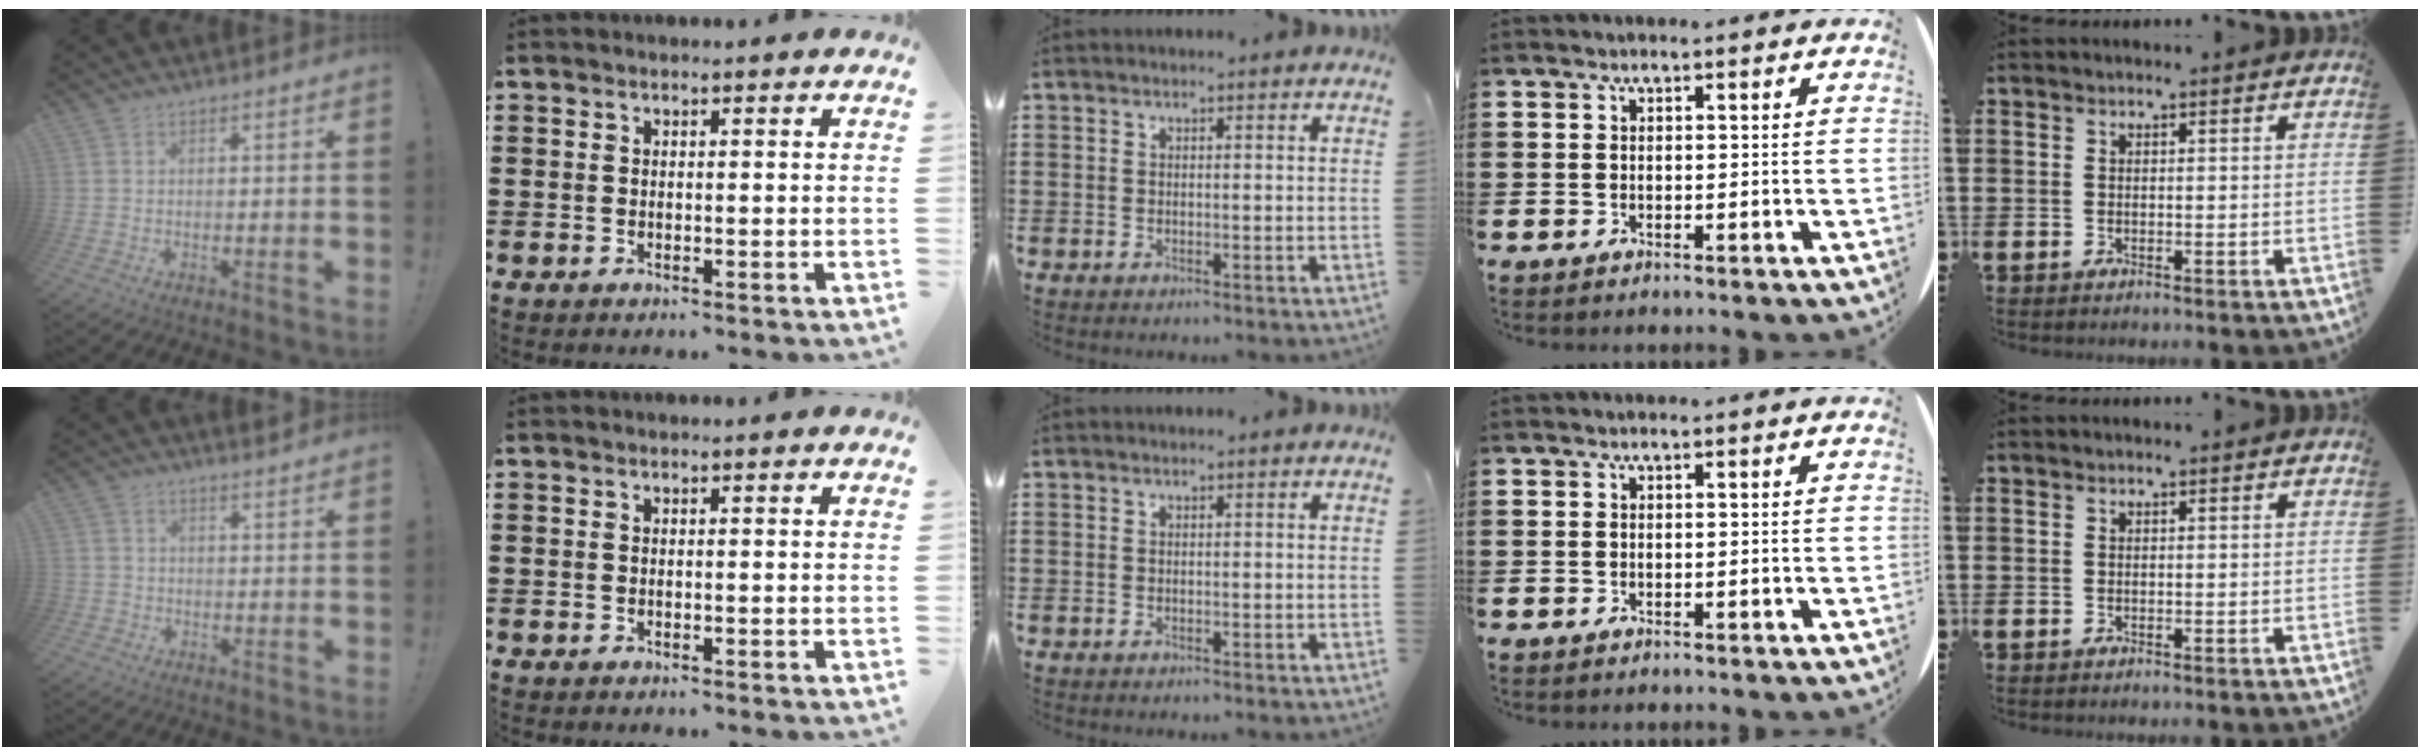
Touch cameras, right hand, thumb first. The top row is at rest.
{"thumb": {"total": 1.8, "force": [1.4, 1.1, 0.3], "torque": [0.000, -0.007, 0.025]}}